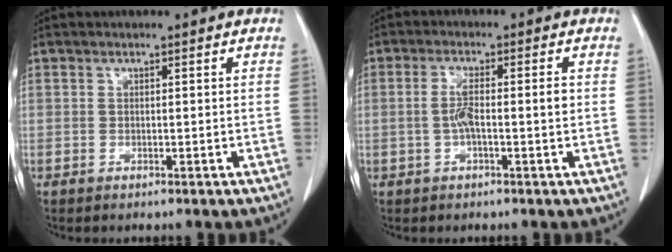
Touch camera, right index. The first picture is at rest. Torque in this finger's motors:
{"motor_torque": [0.18, 0.05, 0.13, 0.03]}